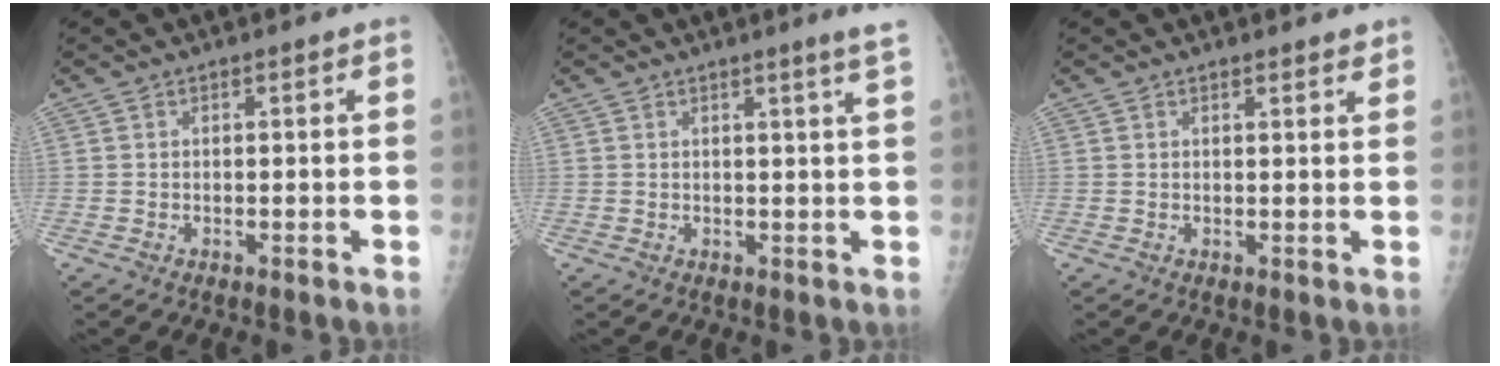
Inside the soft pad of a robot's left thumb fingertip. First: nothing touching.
{"total": 3.0, "force": [2.0, -0.8, 2.1], "torque": [-0.028, -0.013, 0.027]}
{"total": 2.1, "force": [1.8, 0.6, 0.9], "torque": [-0.001, -0.007, 0.023]}